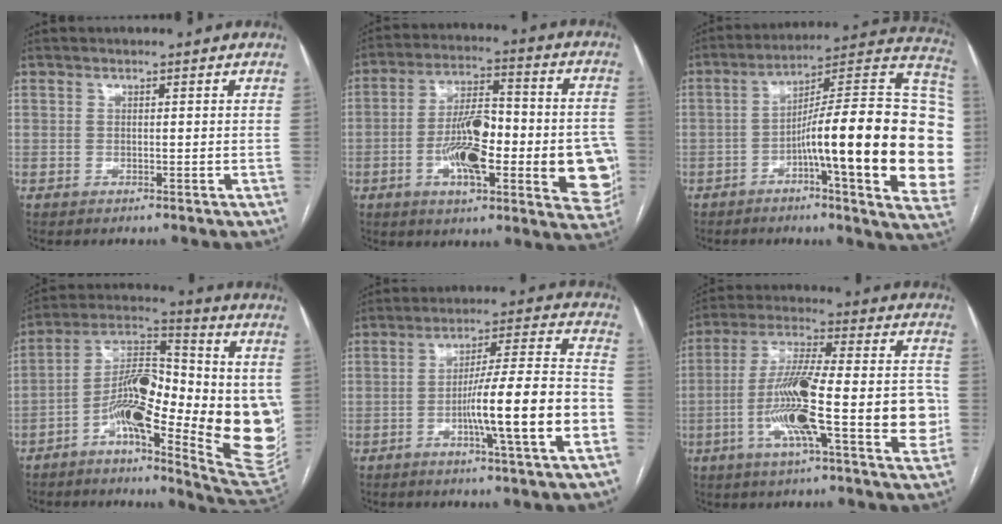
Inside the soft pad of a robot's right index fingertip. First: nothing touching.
{"total": 22.0, "force": [-4.4, 6.5, 20.6], "torque": [-0.229, 0.021, -0.051]}
{"total": 28.0, "force": [-3.8, 2.9, 27.6], "torque": [-0.295, 0.023, -0.061]}
{"total": 23.9, "force": [-3.5, 6.0, 22.9], "torque": [-0.303, 0.006, -0.051]}
{"total": 15.0, "force": [-4.4, -0.3, 14.3], "torque": [-0.231, 0.003, -0.072]}
{"total": 19.8, "force": [-4.3, 3.2, 19.1], "torque": [-0.290, 0.016, -0.065]}